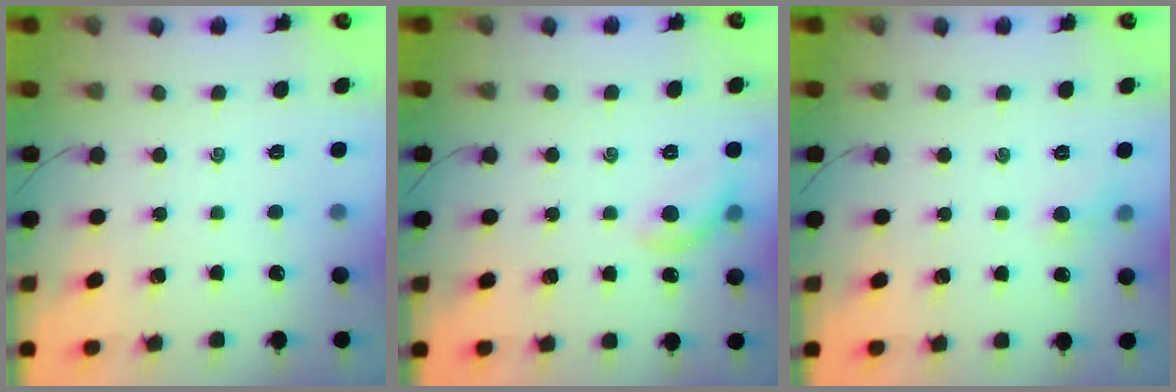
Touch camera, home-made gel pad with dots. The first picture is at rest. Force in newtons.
{"total": 7.9, "press": 7.9, "slide": 0.6}
{"total": 3.8, "press": 3.5, "slide": 1.2}